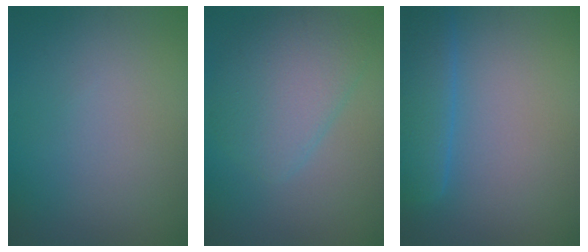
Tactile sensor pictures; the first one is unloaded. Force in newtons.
{"total": 4.8, "press": 4.8, "slide": 0.3}
{"total": 4.8, "press": 4.8, "slide": 0.2}